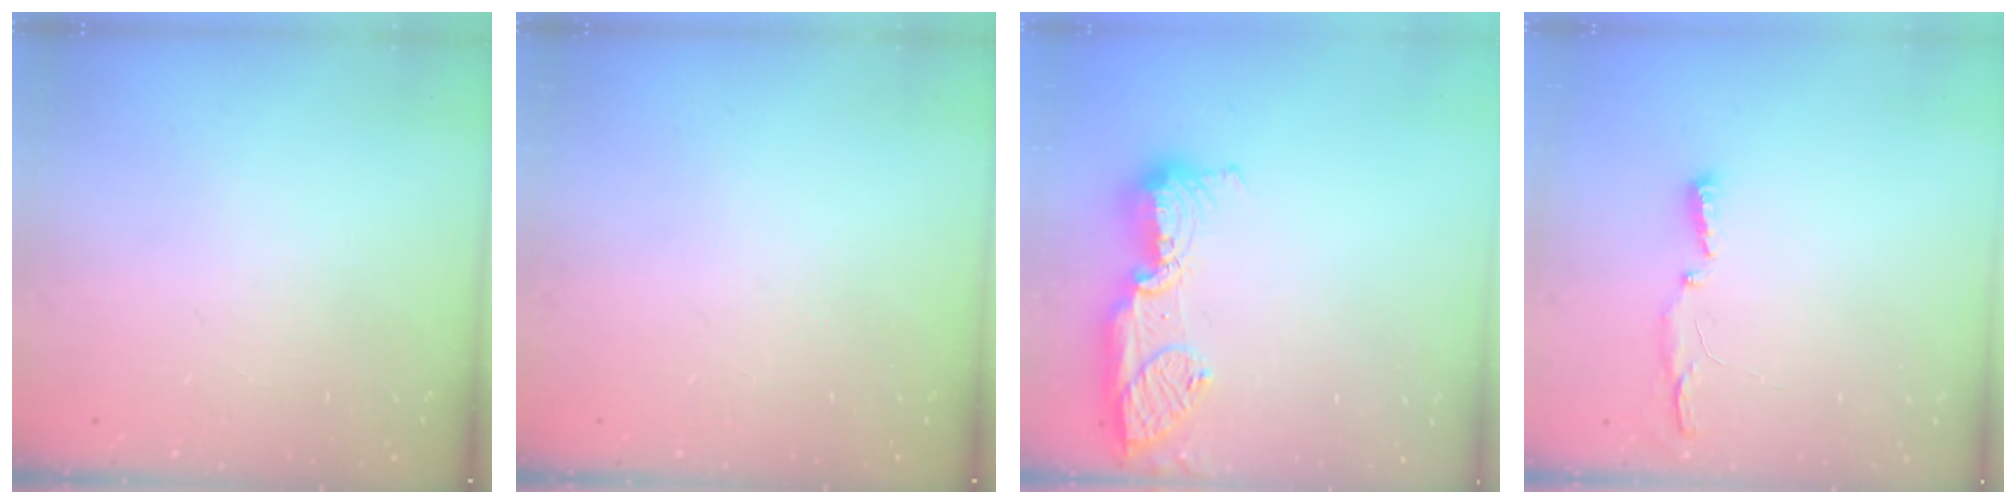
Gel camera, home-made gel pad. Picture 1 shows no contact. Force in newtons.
{"total": 0.0}
{"total": 14.9, "press": 13.8, "slide": 5.6}
{"total": 3.5, "press": 3.4, "slide": 0.8}